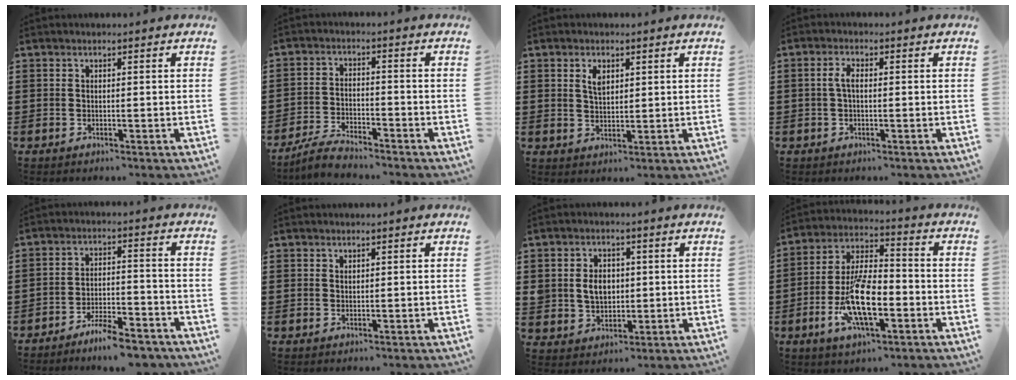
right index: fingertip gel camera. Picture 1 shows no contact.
{"total": 4.3, "force": [-4.2, 0.4, 1.1], "torque": [-0.035, 0.000, -0.087]}
{"total": 2.6, "force": [1.3, 1.3, 1.8], "torque": [-0.040, 0.004, 0.023]}
{"total": 2.4, "force": [-0.1, 1.0, 2.2], "torque": [-0.051, 0.000, -0.005]}
{"total": 6.0, "force": [-5.5, 0.7, 2.3], "torque": [-0.042, 0.003, -0.105]}
{"total": 0.7, "force": [0.6, 0.4, 0.1], "torque": [-0.003, 0.001, 0.011]}
{"total": 5.1, "force": [0.5, 4.2, 2.9], "torque": [-0.060, 0.011, 0.006]}
{"total": 12.5, "force": [-4.1, 5.0, 10.7], "torque": [-0.222, -0.001, -0.074]}